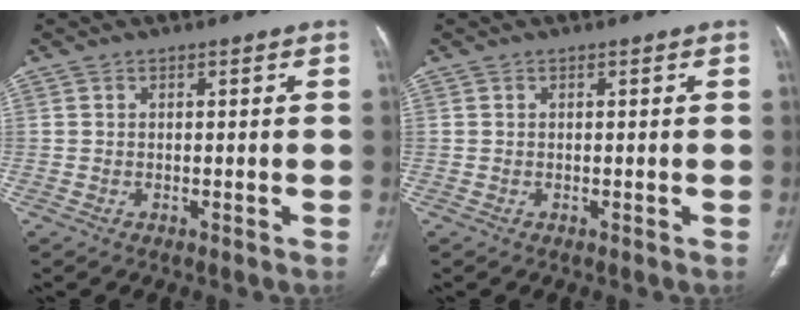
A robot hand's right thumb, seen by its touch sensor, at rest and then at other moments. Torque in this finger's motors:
{"motor_torque": [-0.02, 0.02, -0.33, 0.19, 0.03]}